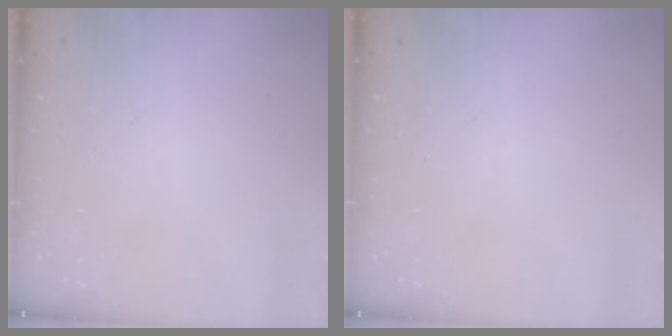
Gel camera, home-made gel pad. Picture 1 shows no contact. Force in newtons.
{"total": 0.0}